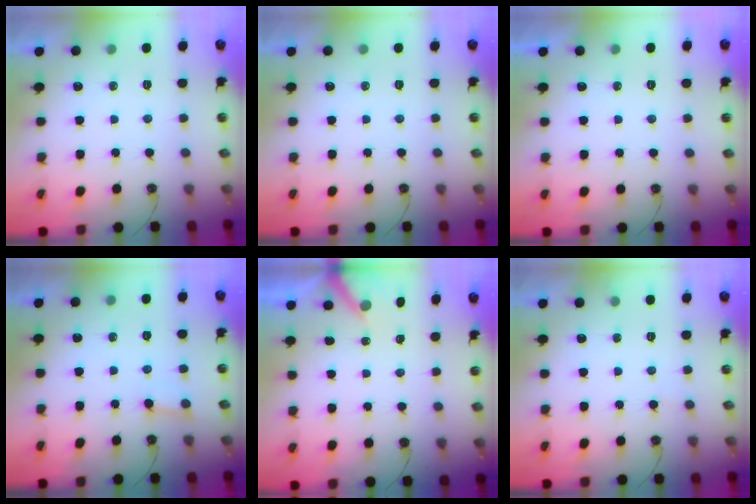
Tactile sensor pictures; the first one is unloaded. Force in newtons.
{"total": 0.0}
{"total": 0.0}
{"total": 2.9, "press": 2.9, "slide": 0.2}
{"total": 4.1, "press": 4.0, "slide": 0.2}
{"total": 2.5, "press": 2.5, "slide": 0.3}